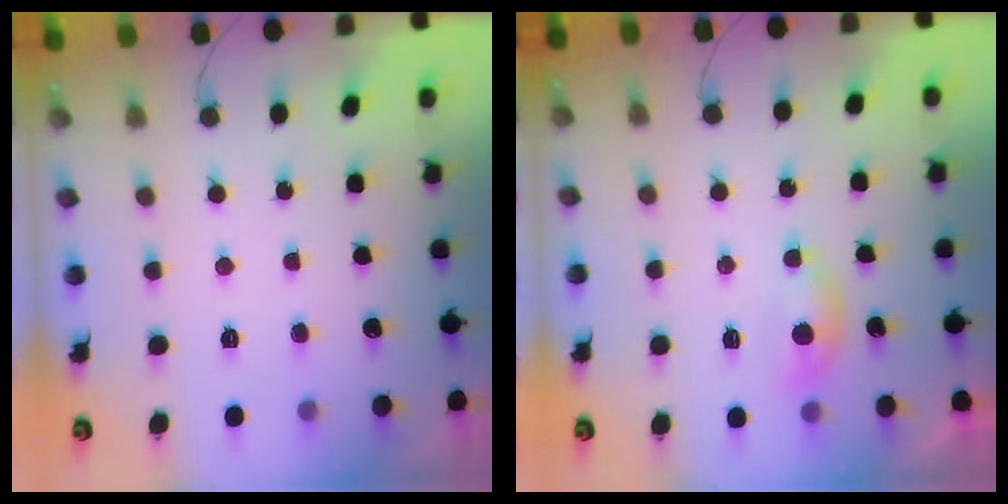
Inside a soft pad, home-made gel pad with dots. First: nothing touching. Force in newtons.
{"total": 4.1, "press": 4.1, "slide": 0.7}